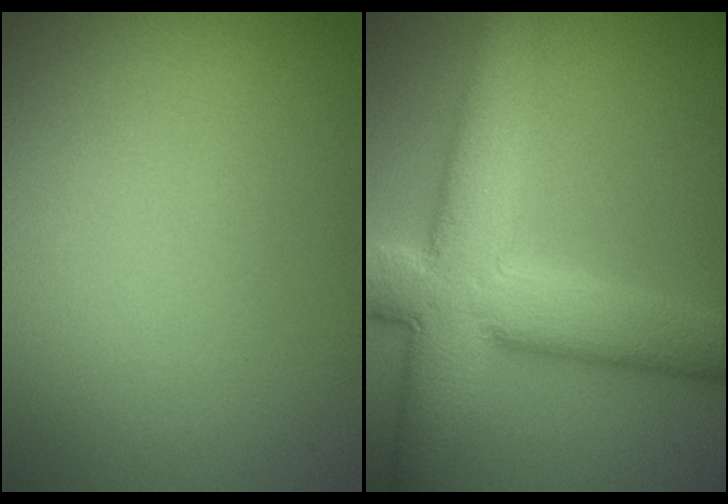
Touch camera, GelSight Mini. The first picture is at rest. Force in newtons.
{"total": 10.6, "press": 10.6, "slide": 0.7}